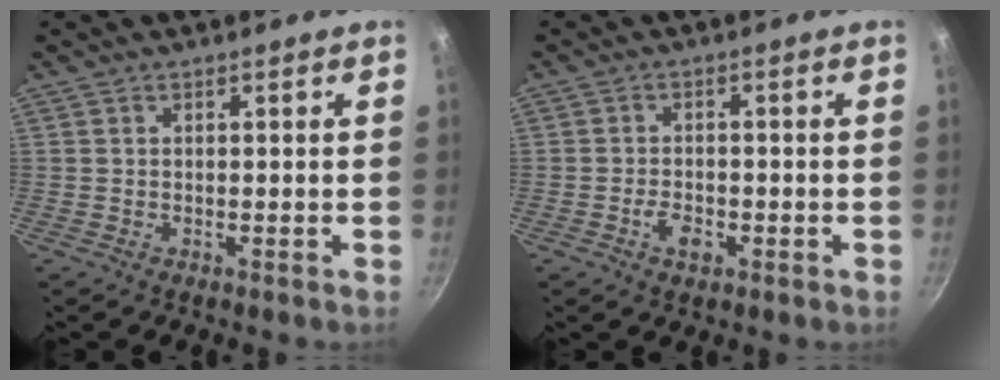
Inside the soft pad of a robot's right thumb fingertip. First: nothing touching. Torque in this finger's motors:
{"motor_torque": [1.13, 0.90, -0.30, -0.08, 0.19]}